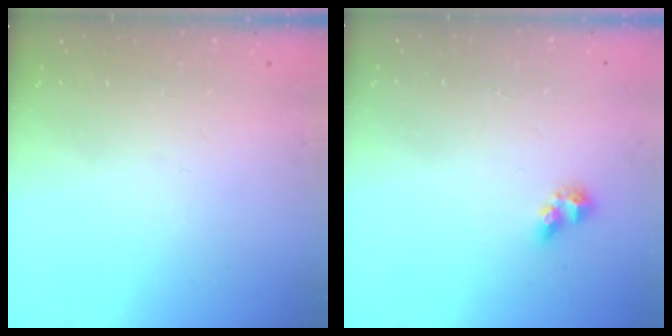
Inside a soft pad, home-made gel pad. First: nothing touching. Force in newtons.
{"total": 5.0, "press": 4.9, "slide": 0.6}